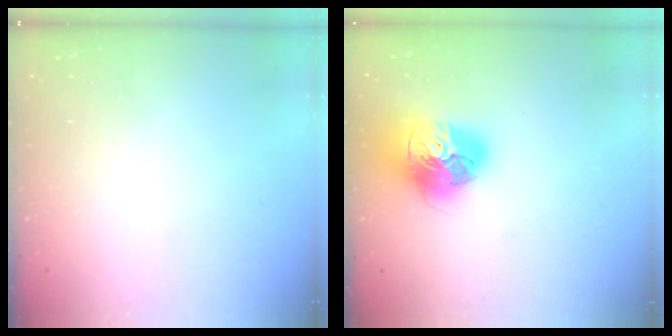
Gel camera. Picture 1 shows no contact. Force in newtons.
{"total": 17.5, "press": 17.3, "slide": 2.0}